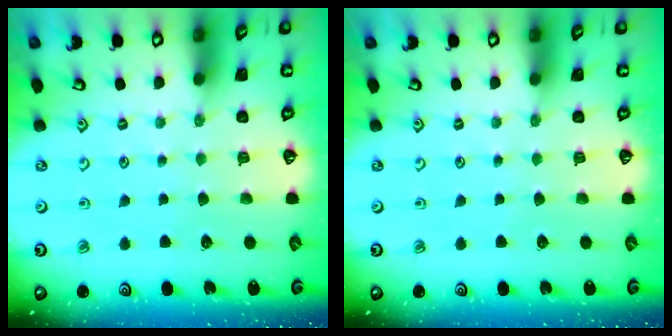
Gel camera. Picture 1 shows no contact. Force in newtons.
{"total": 0.0}